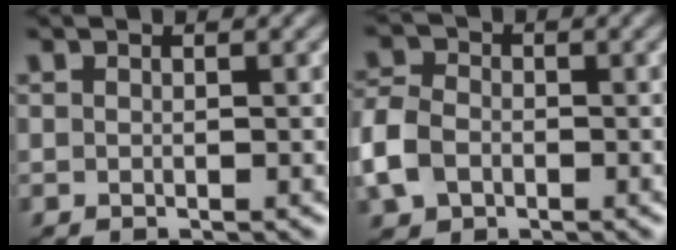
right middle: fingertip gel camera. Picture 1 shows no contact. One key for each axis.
{"total": 5.2, "fx": -1.6, "fy": 3.9, "fz": 3.1, "tx": -0.086, "ty": -0.001, "tz": -0.044}